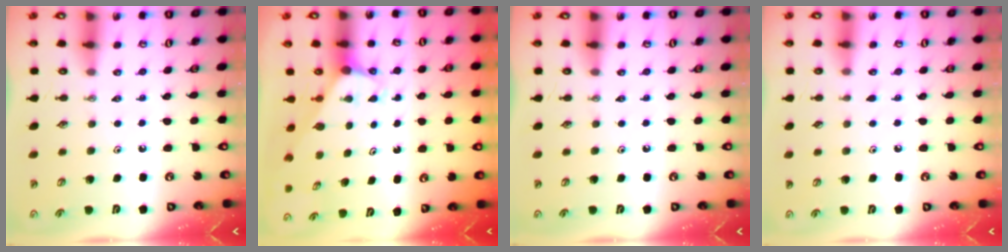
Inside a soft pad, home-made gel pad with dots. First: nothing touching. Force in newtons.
{"total": 2.9, "press": 2.9, "slide": 0.1}
{"total": 0.0}
{"total": 2.9, "press": 2.9, "slide": 0.4}